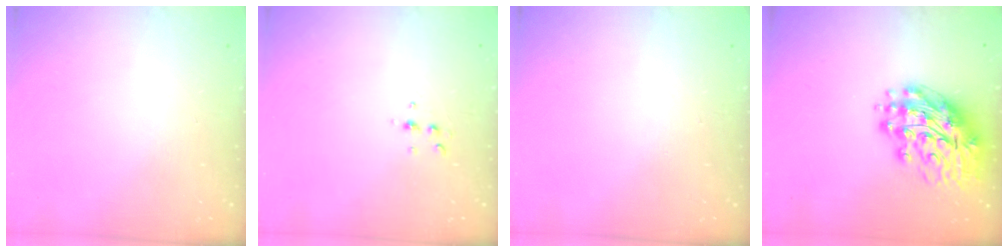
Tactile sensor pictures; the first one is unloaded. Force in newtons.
{"total": 4.1, "press": 4.0, "slide": 0.9}
{"total": 0.6, "press": 0.0, "slide": 0.6}
{"total": 14.3, "press": 14.2, "slide": 1.9}